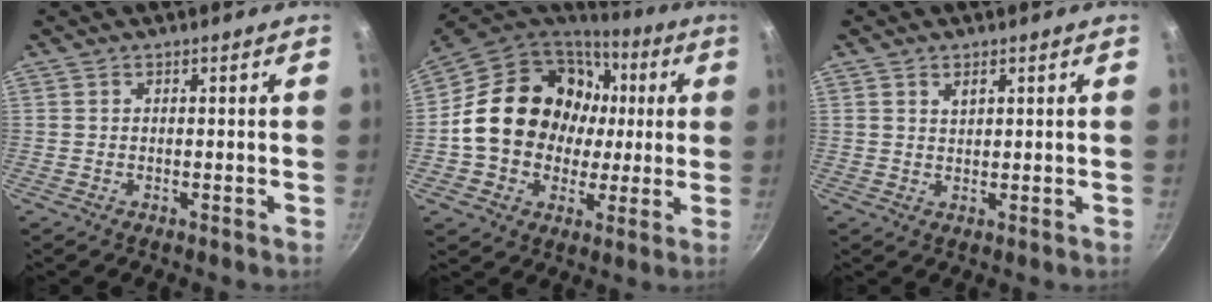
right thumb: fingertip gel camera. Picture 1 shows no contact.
{"total": 22.0, "force": [2.3, 18.3, 11.9], "torque": [-0.186, 0.037, 0.046]}
{"total": 2.0, "force": [1.0, 1.2, 1.3], "torque": [-0.015, -0.002, 0.019]}